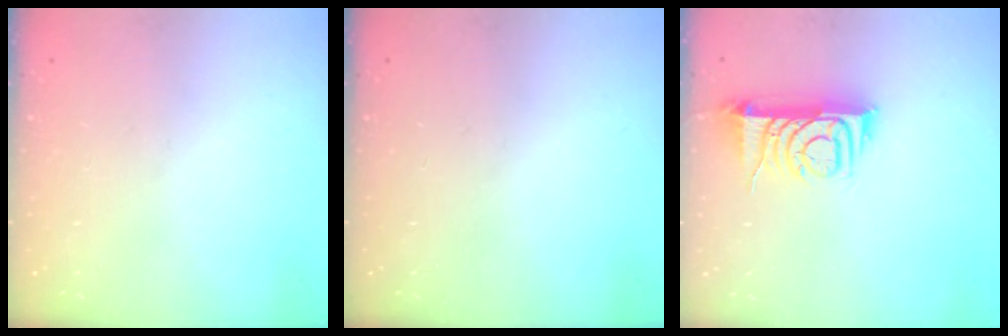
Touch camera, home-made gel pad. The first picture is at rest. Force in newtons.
{"total": 0.0}
{"total": 9.0, "press": 9.0, "slide": 0.7}